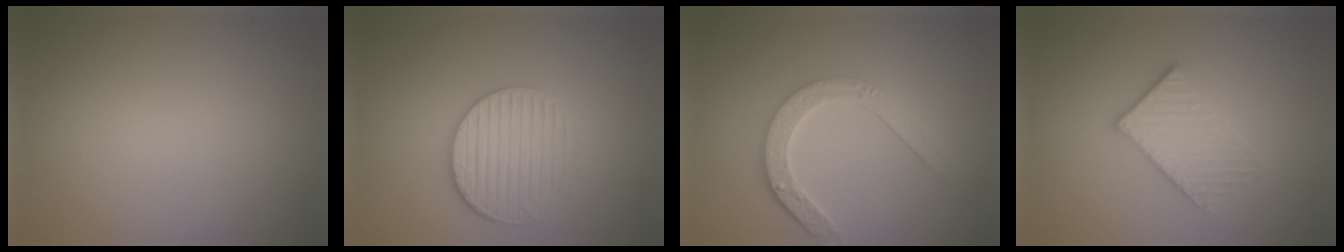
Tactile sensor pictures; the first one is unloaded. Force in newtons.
{"total": 3.6, "press": 3.3, "slide": 1.4}
{"total": 4.6, "press": 3.5, "slide": 3.0}
{"total": 3.2, "press": 2.9, "slide": 1.4}